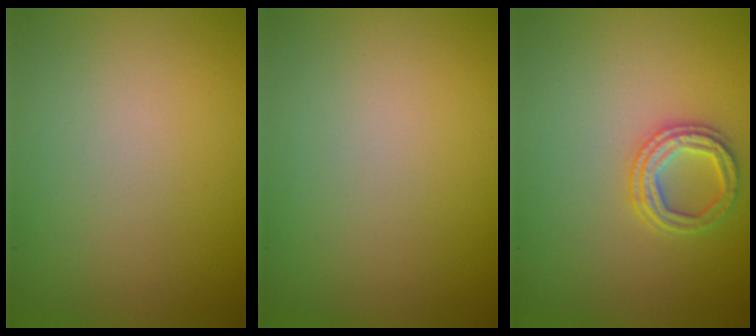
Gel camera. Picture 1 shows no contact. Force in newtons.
{"total": 0.0}
{"total": 2.5, "press": 2.3, "slide": 1.0}